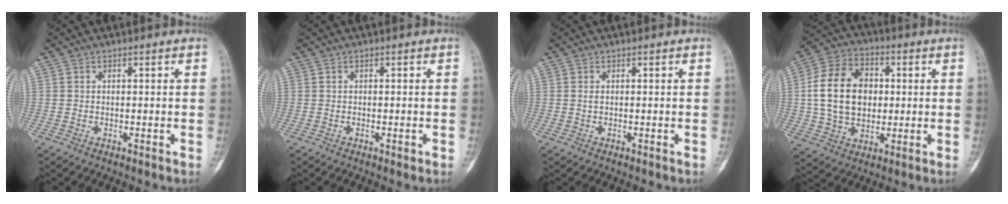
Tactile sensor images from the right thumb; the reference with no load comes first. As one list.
[{"total": 0.7, "force": [-0.3, 0.3, 0.6], "torque": [-0.010, 0.000, -0.004]}, {"total": 0.7, "force": [0.1, 0.4, 0.6], "torque": [-0.011, 0.000, 0.001]}, {"total": 16.0, "force": [1.3, 11.8, 10.7], "torque": [-0.168, 0.015, 0.023]}]